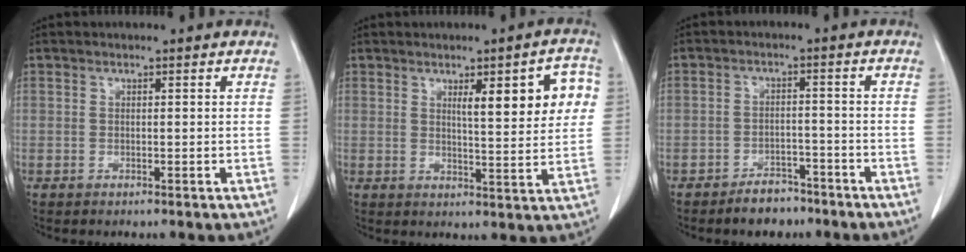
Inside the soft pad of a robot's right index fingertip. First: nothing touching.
{"total": 9.2, "force": [2.9, 1.9, 8.5], "torque": [-0.109, 0.011, 0.039]}
{"total": 4.7, "force": [-3.7, 2.5, 1.3], "torque": [-0.020, 0.008, -0.053]}